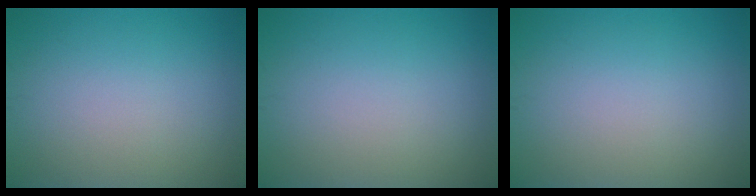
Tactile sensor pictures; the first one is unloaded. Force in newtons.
{"total": 0.0}
{"total": 0.0}